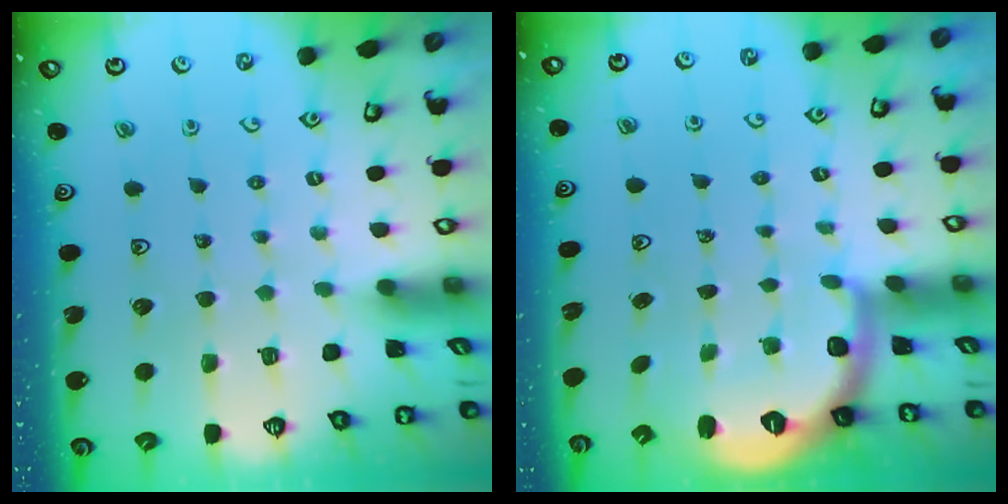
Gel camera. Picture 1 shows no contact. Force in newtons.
{"total": 2.8, "press": 1.9, "slide": 2.0}